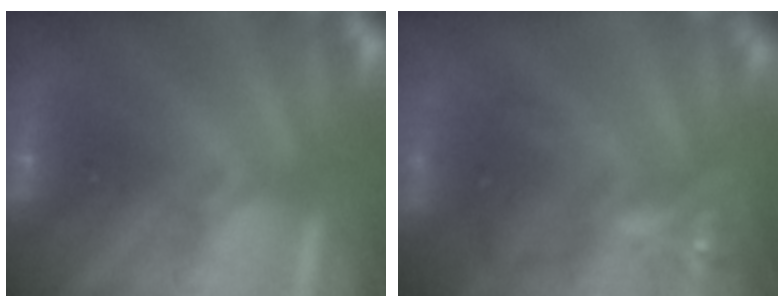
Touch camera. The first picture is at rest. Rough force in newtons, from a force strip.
{"total": 3.9}